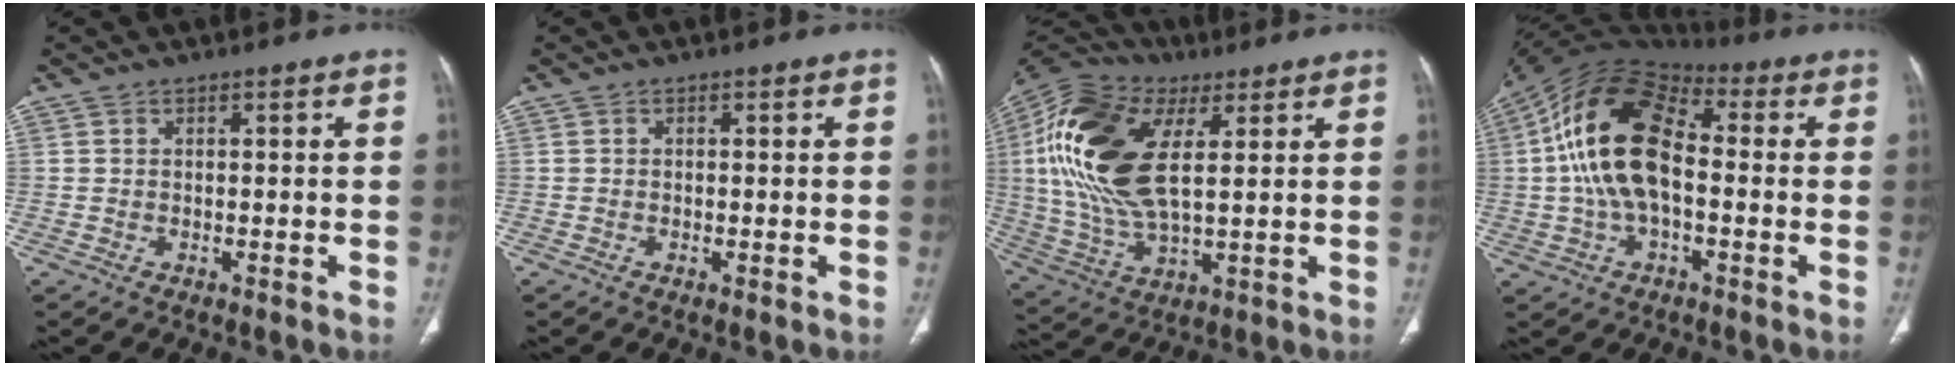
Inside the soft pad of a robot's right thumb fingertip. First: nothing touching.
{"total": 0.5, "force": [-0.2, 0.2, 0.5], "torque": [-0.011, -0.002, -0.004]}
{"total": 22.0, "force": [5.7, 11.0, 18.1], "torque": [-0.373, -0.005, 0.099]}
{"total": 18.0, "force": [0.3, 10.1, 14.9], "torque": [-0.284, 0.036, -0.002]}